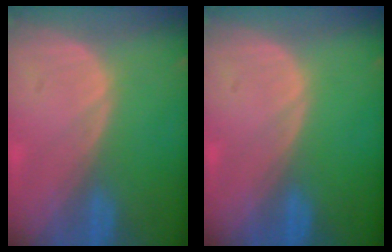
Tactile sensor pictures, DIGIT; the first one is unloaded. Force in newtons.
{"total": 0.0}